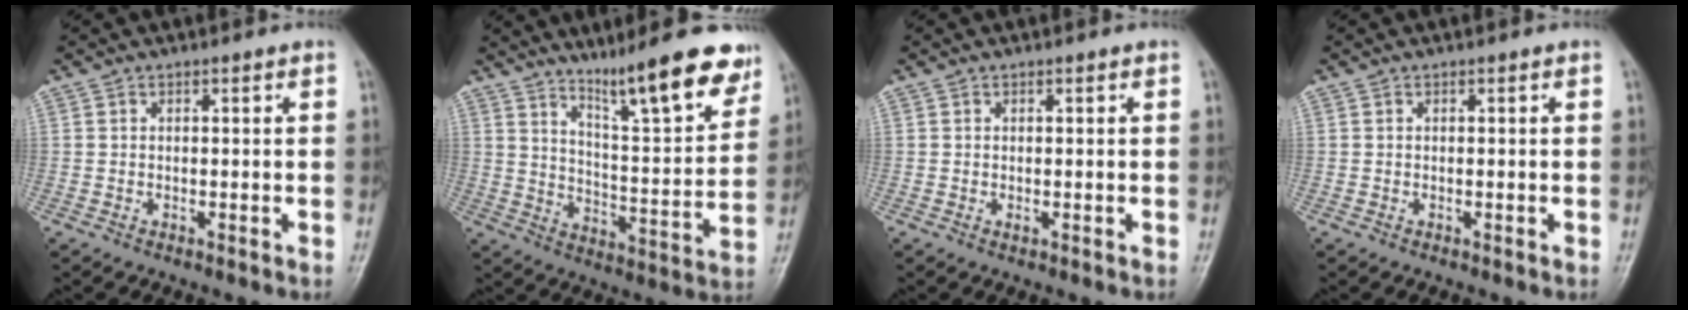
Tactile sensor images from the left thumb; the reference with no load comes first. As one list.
[{"total": 16.4, "force": [11.8, 2.8, 11.1], "torque": [-0.136, -0.072, 0.189]}, {"total": 0.8, "force": [0.2, 0.2, 0.7], "torque": [-0.013, 0.005, 0.005]}, {"total": 0.0}]